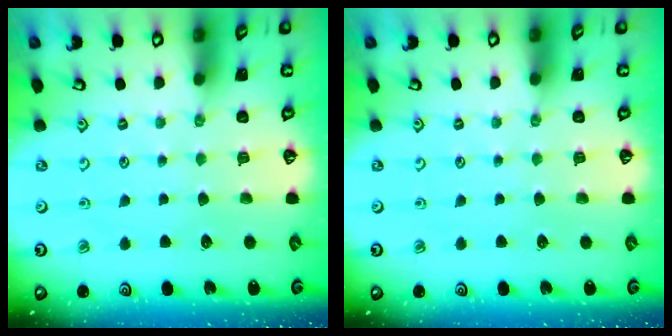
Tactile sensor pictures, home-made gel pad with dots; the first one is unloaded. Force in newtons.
{"total": 0.0}